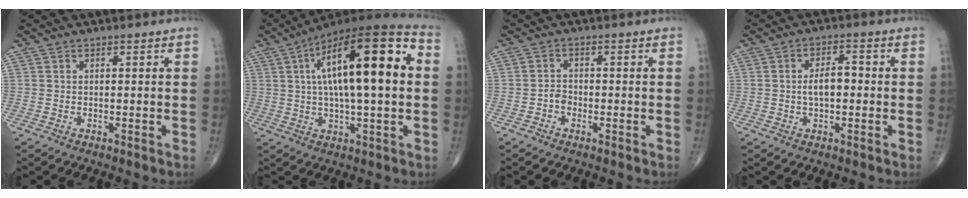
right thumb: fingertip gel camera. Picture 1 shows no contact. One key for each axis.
{"total": 23.4, "fx": 3.9, "fy": 7.1, "fz": 22.0, "tx": -0.353, "ty": 0.030, "tz": 0.052}
{"total": 1.8, "fx": -0.9, "fy": 1.3, "fz": 0.9, "tx": -0.007, "ty": 0.008, "tz": -0.020}
{"total": 5.1, "fx": -0.3, "fy": 2.6, "fz": 4.4, "tx": -0.073, "ty": 0.012, "tz": -0.008}